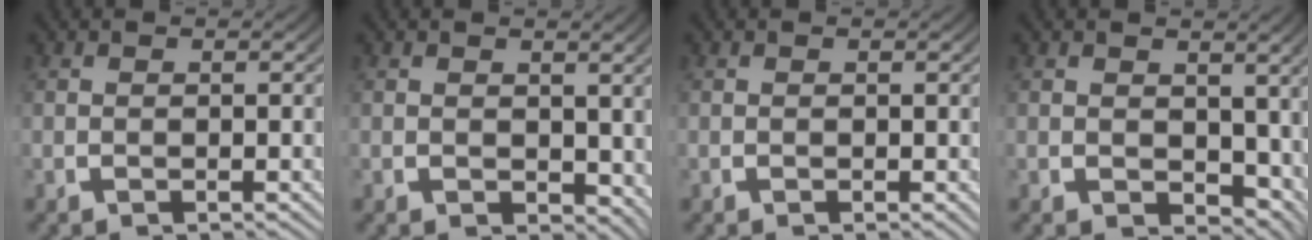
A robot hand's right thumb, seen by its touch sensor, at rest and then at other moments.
{"total": 1.9, "force": [0.7, 1.5, 0.9], "torque": [-0.006, -0.011, 0.021]}
{"total": 0.5, "force": [-0.2, 0.4, 0.3], "torque": [0.002, -0.003, -0.002]}
{"total": 3.7, "force": [1.1, 2.9, 2.1], "torque": [-0.027, -0.020, 0.030]}